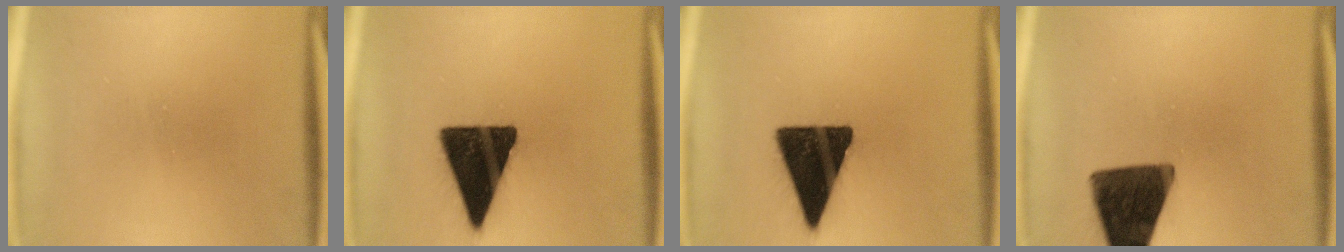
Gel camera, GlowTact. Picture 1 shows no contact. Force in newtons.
{"total": 17.3}
{"total": 17.3}
{"total": 14.9}